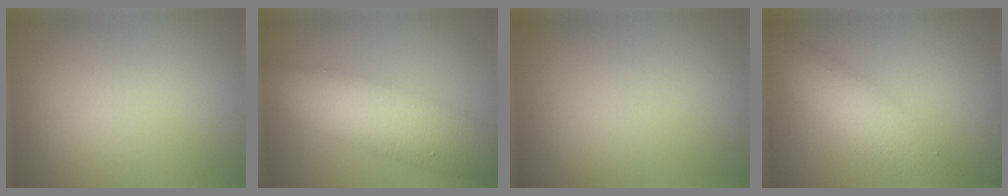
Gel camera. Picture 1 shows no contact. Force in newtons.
{"total": 10.0, "press": 10.0, "slide": 0.3}
{"total": 0.0}
{"total": 6.1, "press": 6.1, "slide": 0.3}